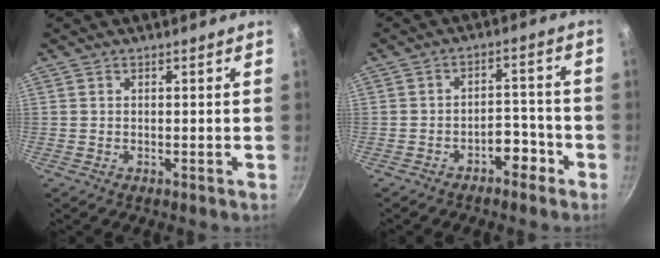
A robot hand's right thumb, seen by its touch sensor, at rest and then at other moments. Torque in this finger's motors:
{"motor_torque": [2.67, 1.98, 0.58, -0.80, 0.00]}